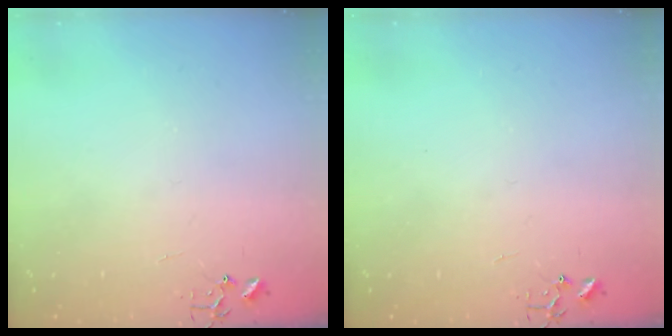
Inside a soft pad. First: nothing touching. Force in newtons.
{"total": 0.0}